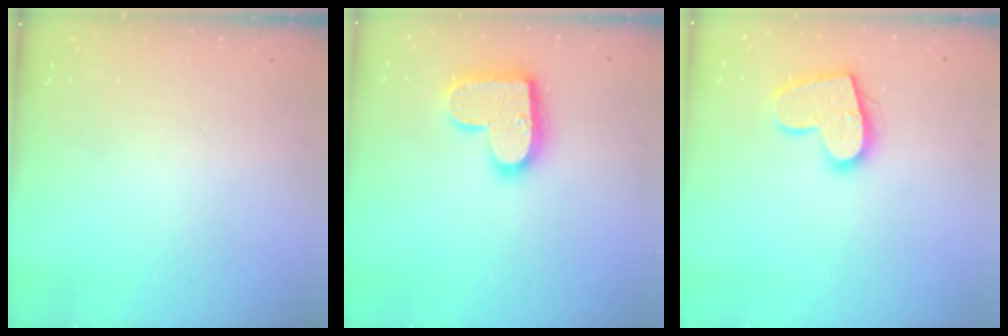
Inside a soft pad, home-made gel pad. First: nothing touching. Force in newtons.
{"total": 17.1, "press": 17.1, "slide": 1.0}
{"total": 15.3, "press": 15.3, "slide": 1.1}